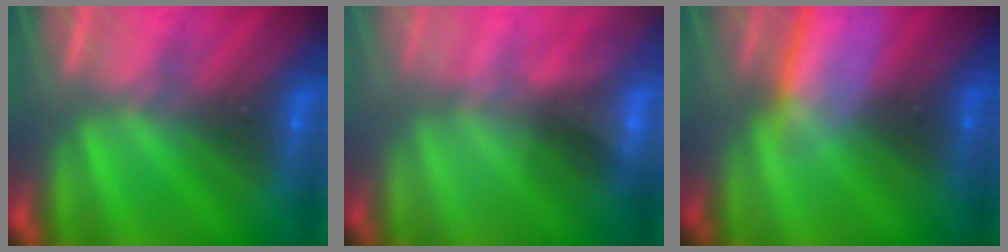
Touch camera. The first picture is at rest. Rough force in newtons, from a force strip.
{"total": 2.3}
{"total": 3.6}